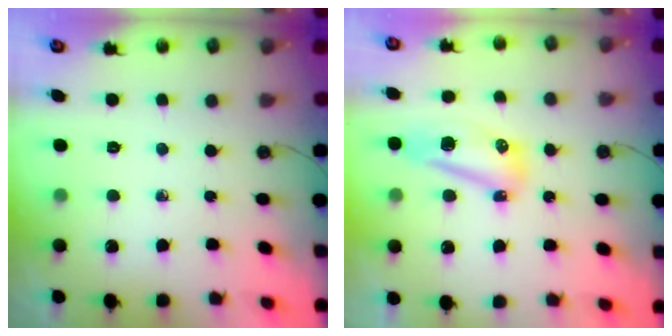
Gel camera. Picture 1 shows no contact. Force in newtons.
{"total": 10.8, "press": 10.7, "slide": 1.2}